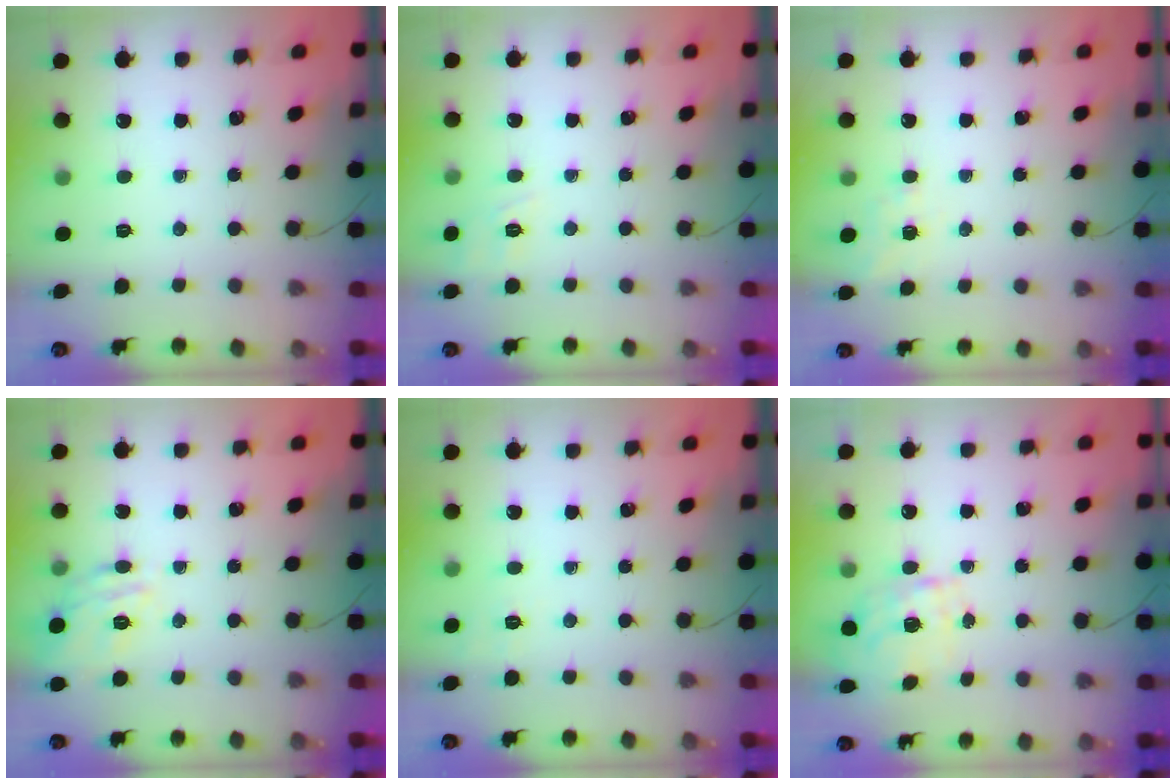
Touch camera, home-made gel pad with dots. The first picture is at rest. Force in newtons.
{"total": 8.8, "press": 8.6, "slide": 1.8}
{"total": 6.1, "press": 5.9, "slide": 1.6}
{"total": 13.1, "press": 13.1, "slide": 0.5}
{"total": 2.1, "press": 1.2, "slide": 1.8}
{"total": 2.1, "press": 0.6, "slide": 2.0}